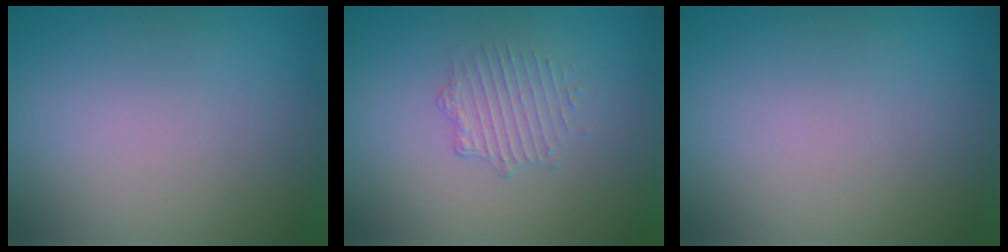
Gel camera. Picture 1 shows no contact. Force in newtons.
{"total": 1.7, "press": 1.1, "slide": 1.3}
{"total": 0.0}